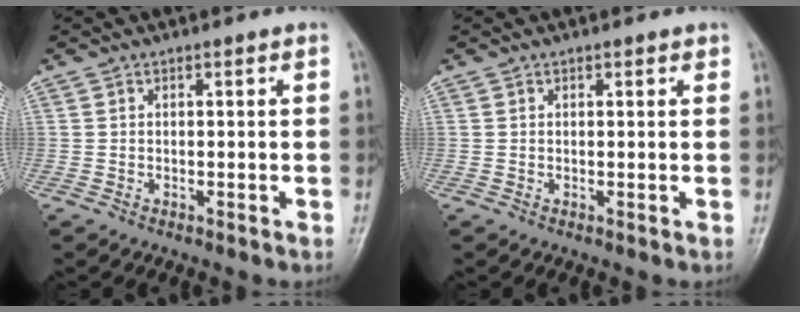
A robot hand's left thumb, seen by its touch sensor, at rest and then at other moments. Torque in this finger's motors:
{"motor_torque": [-0.21, -0.11, 0.09, 0.08, 0.03]}